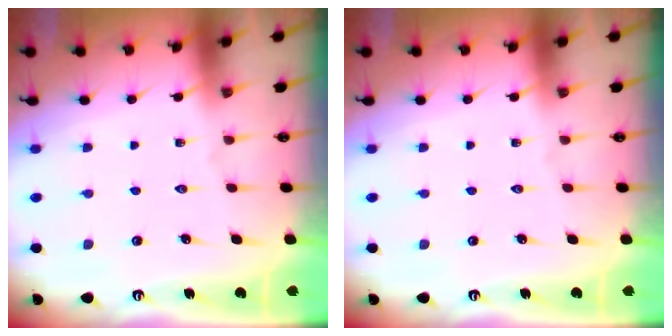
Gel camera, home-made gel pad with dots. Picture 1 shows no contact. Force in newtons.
{"total": 0.0}